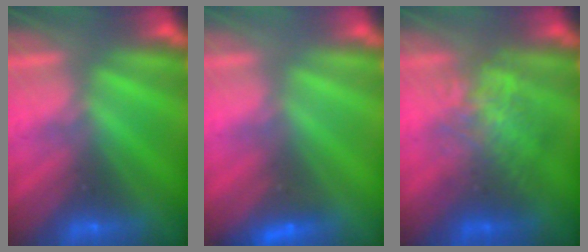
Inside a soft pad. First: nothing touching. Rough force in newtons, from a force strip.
{"total": 2.3}
{"total": 2.2}